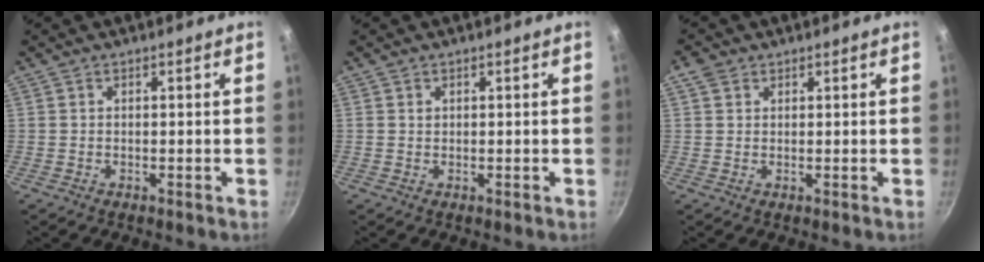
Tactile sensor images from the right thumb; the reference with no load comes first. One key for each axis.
{"total": 0.5, "fx": 0.2, "fy": 0.5, "fz": 0.2, "tx": 0.000, "ty": 0.001, "tz": 0.003}
{"total": 2.6, "fx": 1.3, "fy": 1.9, "fz": 1.1, "tx": -0.017, "ty": -0.001, "tz": 0.020}